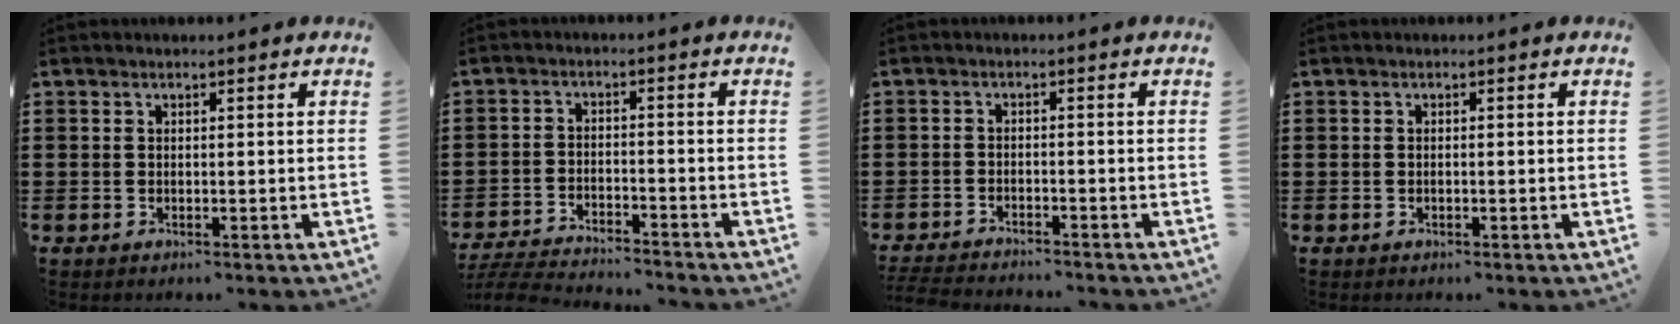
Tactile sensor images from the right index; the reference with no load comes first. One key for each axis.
{"total": 4.7, "fx": -4.7, "fy": 0.0, "fz": 0.8, "tx": -0.025, "ty": -0.006, "tz": -0.097}
{"total": 2.7, "fx": -2.7, "fy": -0.1, "fz": 0.1, "tx": -0.011, "ty": -0.006, "tz": -0.057}
{"total": 0.0}